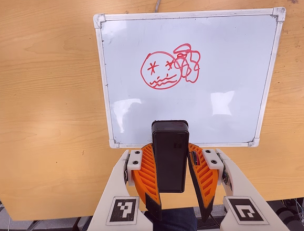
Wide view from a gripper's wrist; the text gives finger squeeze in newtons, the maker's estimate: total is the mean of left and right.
{"total": 10.0, "left": 8.1, "right": 11.9}